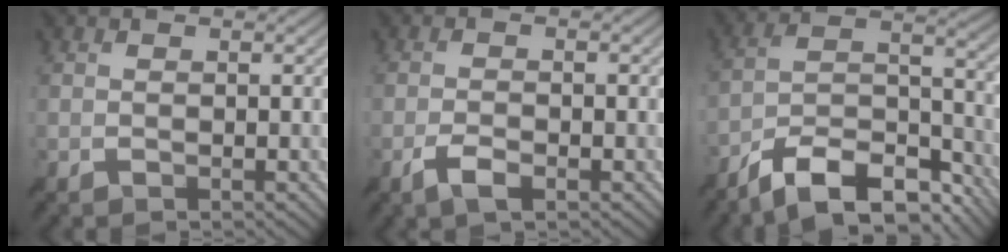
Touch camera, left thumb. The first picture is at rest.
{"total": 2.5, "force": [-1.5, 0.6, 1.9], "torque": [-0.043, 0.000, -0.032]}
{"total": 14.4, "force": [-11.6, 4.2, 7.4], "torque": [-0.157, 0.003, -0.196]}